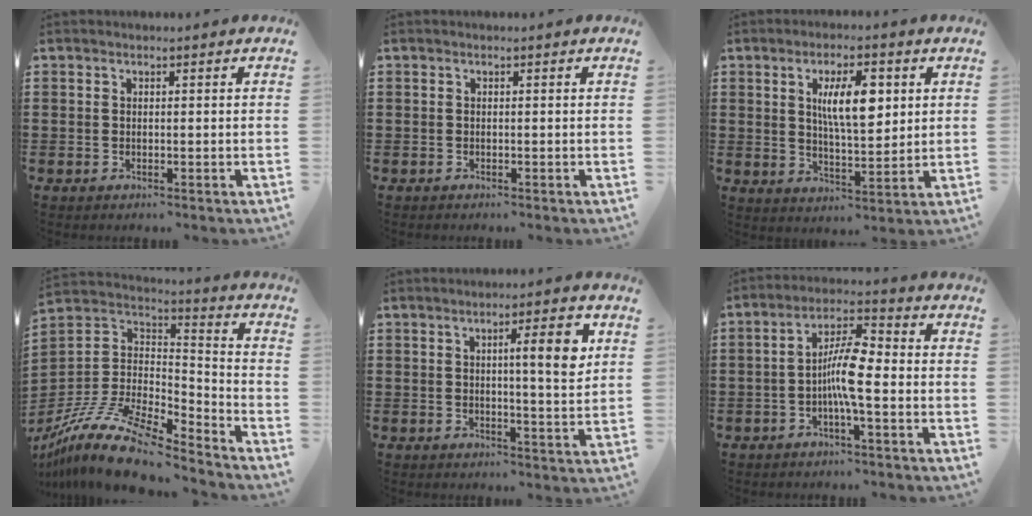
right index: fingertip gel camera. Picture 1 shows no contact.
{"total": 0.0}
{"total": 8.5, "force": [2.5, 3.0, 7.5], "torque": [-0.137, 0.003, 0.038]}
{"total": 14.4, "force": [-11.1, 4.1, 8.3], "torque": [-0.163, 0.035, -0.207]}
{"total": 7.0, "force": [2.1, 0.8, 6.6], "torque": [-0.098, -0.009, 0.022]}
{"total": 7.2, "force": [-1.5, 1.5, 6.8], "torque": [-0.134, 0.001, -0.033]}